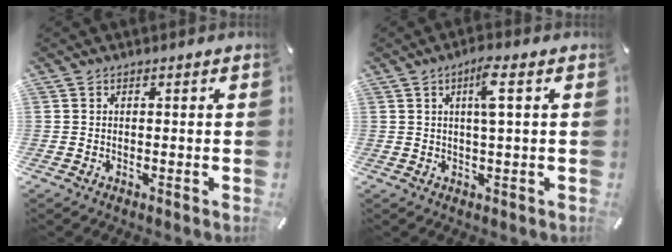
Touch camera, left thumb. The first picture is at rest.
{"total": 5.5, "force": [1.5, 0.6, 5.2], "torque": [-0.097, -0.002, 0.020]}